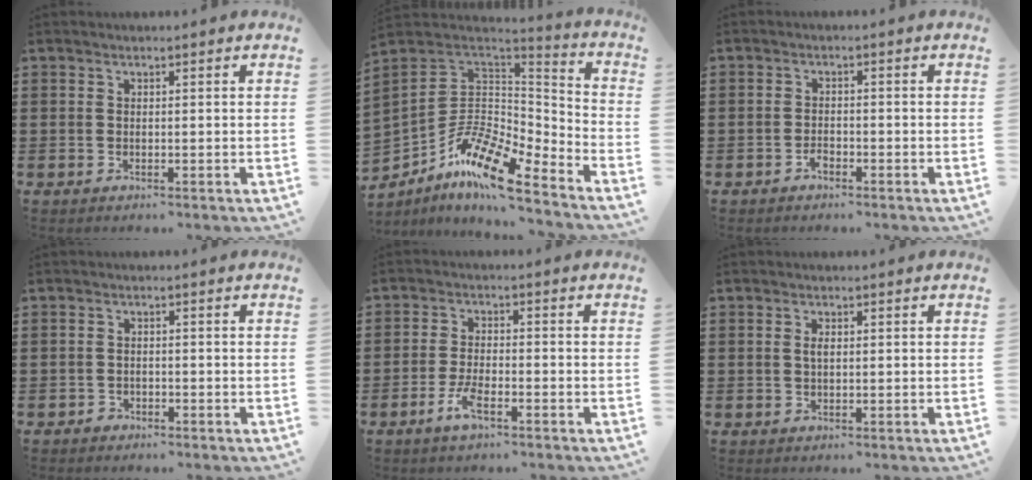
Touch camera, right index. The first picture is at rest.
{"total": 13.0, "force": [-8.2, 4.7, 8.9], "torque": [-0.183, 0.012, -0.159]}
{"total": 1.6, "force": [-1.3, 0.7, 0.7], "torque": [-0.016, -0.002, -0.025]}
{"total": 1.1, "force": [-1.0, 0.5, 0.0], "torque": [-0.003, 0.002, -0.023]}
{"total": 4.2, "force": [-2.5, 1.1, 3.2], "torque": [-0.074, -0.001, -0.052]}
{"total": 1.3, "force": [0.2, 0.6, 1.2], "torque": [-0.025, 0.004, 0.002]}